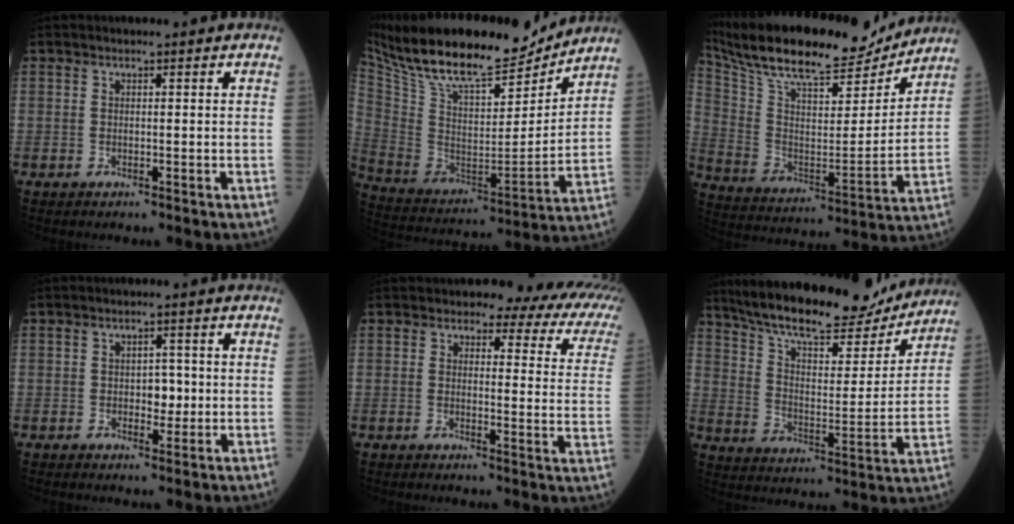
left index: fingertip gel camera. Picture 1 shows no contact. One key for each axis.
{"total": 25.1, "fx": 21.1, "fy": 6.4, "fz": 11.9, "tx": -0.224, "ty": -0.003, "tz": 0.346}
{"total": 23.3, "fx": 20.6, "fy": 4.6, "fz": 9.8, "tx": -0.185, "ty": 0.002, "tz": 0.331}
{"total": 2.8, "fx": -0.4, "fy": 1.8, "fz": 2.1, "tx": -0.023, "ty": 0.001, "tz": -0.005}
{"total": 13.1, "fx": 11.4, "fy": 3.0, "fz": 5.7, "tx": -0.046, "ty": -0.055, "tz": 0.098}
{"total": 21.3, "fx": 18.6, "fy": 4.7, "fz": 9.2, "tx": -0.152, "ty": -0.001, "tz": 0.278}